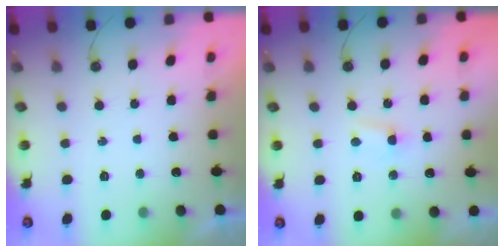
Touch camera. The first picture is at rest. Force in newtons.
{"total": 2.8, "press": 2.8, "slide": 0.4}